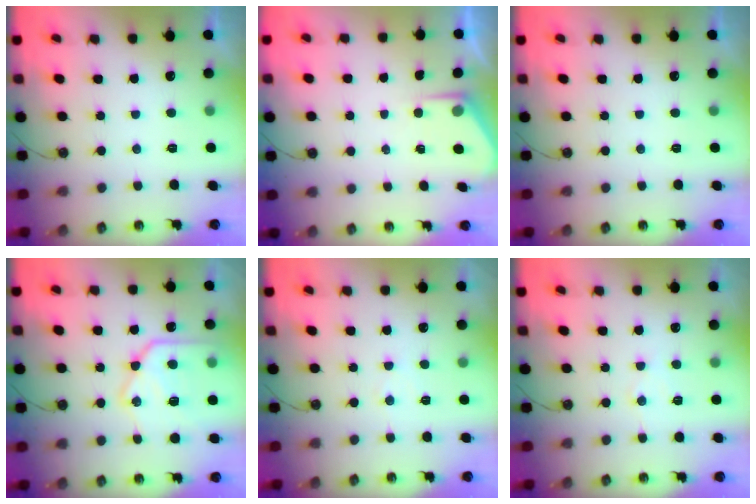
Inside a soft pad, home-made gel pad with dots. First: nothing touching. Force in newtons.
{"total": 2.5, "press": 2.5, "slide": 0.4}
{"total": 0.0}
{"total": 18.3, "press": 18.3, "slide": 1.4}
{"total": 4.7, "press": 4.7, "slide": 0.5}
{"total": 6.5, "press": 6.4, "slide": 0.7}